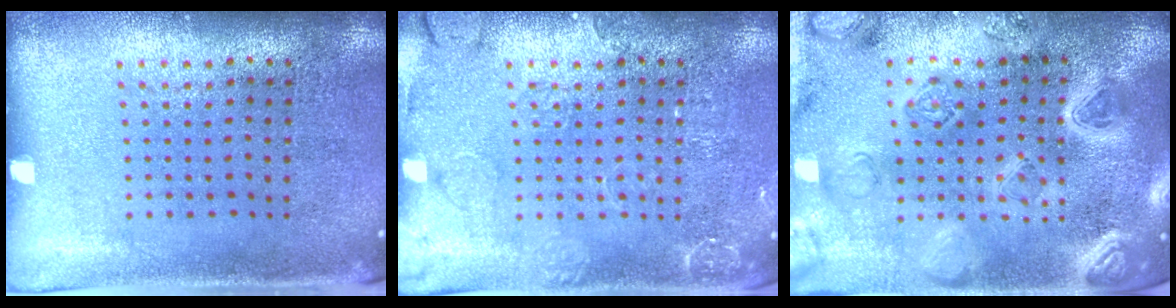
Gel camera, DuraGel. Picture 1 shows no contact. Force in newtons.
{"total": 2.5, "press": 2.5, "slide": 0.4}
{"total": 4.3, "press": 3.8, "slide": 2.0}